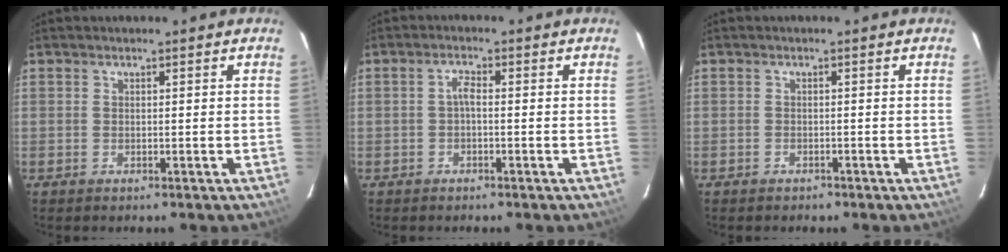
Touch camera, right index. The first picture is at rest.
{"total": 1.6, "force": [-0.4, 0.5, 1.5], "torque": [-0.031, 0.007, -0.009]}
{"total": 1.3, "force": [-1.0, 0.9, 0.0], "torque": [-0.004, 0.004, -0.013]}